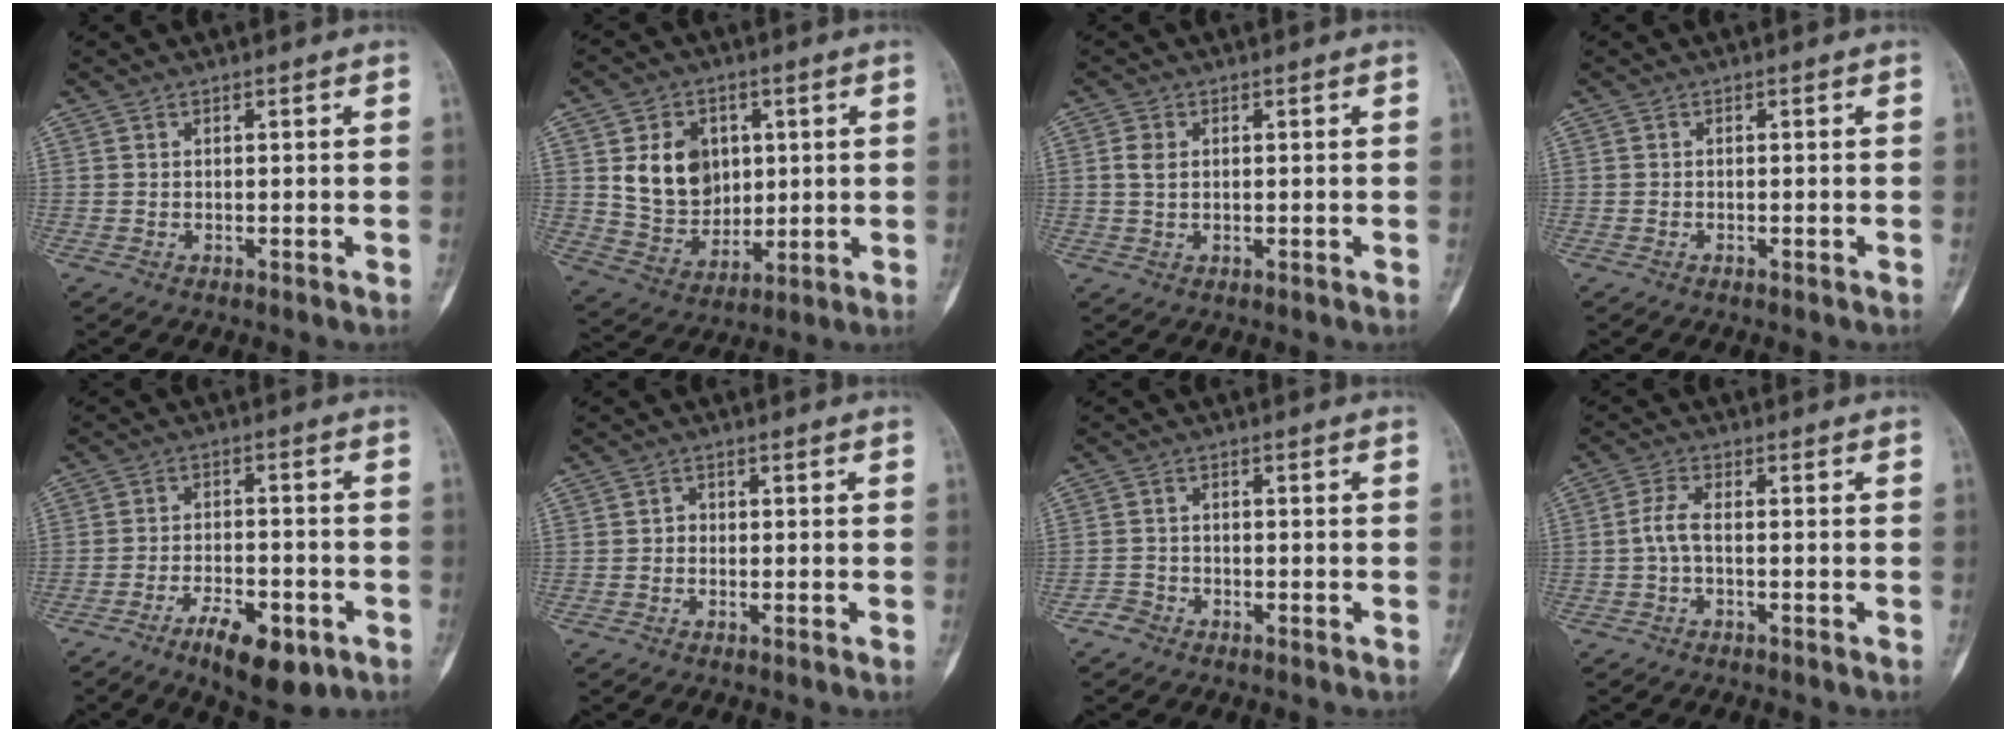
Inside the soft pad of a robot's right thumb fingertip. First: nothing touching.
{"total": 13.0, "force": [2.8, 10.4, 7.3], "torque": [-0.075, -0.016, 0.066]}
{"total": 2.7, "force": [0.4, 2.0, 1.8], "torque": [-0.032, 0.001, 0.006]}
{"total": 0.0}
{"total": 10.3, "force": [-5.6, 4.3, 7.4], "torque": [-0.104, 0.026, -0.084]}
{"total": 1.3, "force": [-0.2, 1.2, 0.4], "torque": [0.006, 0.006, -0.008]}
{"total": 2.3, "force": [-1.6, 1.6, 0.1], "torque": [0.004, 0.012, -0.036]}
{"total": 3.4, "force": [-0.5, 1.5, 2.9], "torque": [-0.063, 0.007, -0.018]}